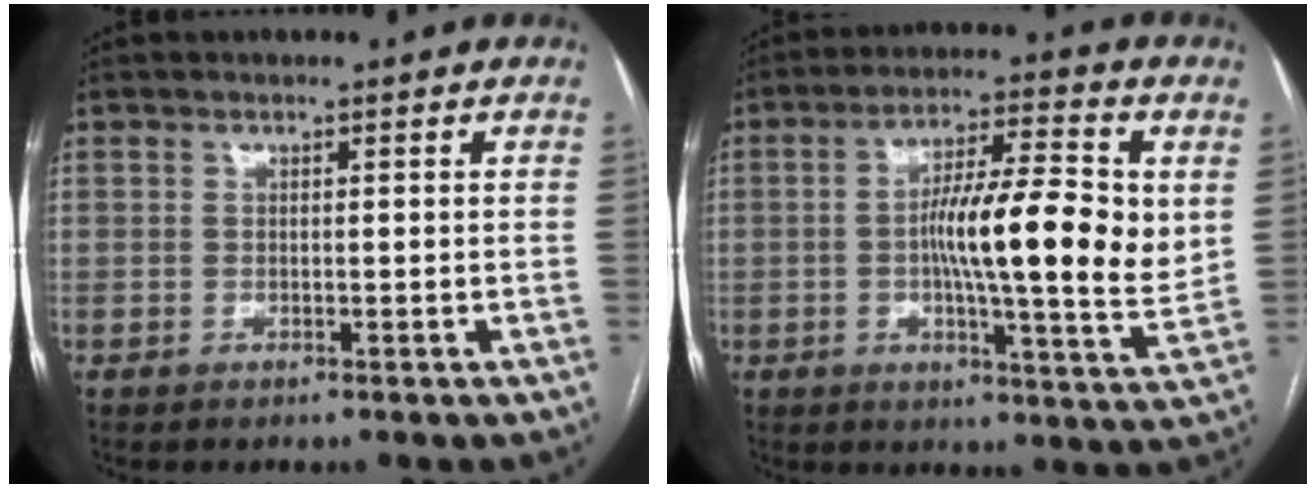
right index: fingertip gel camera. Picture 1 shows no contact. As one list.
[{"total": 14.7, "force": [1.1, 2.1, 14.5], "torque": [-0.235, 0.007, 0.006]}]